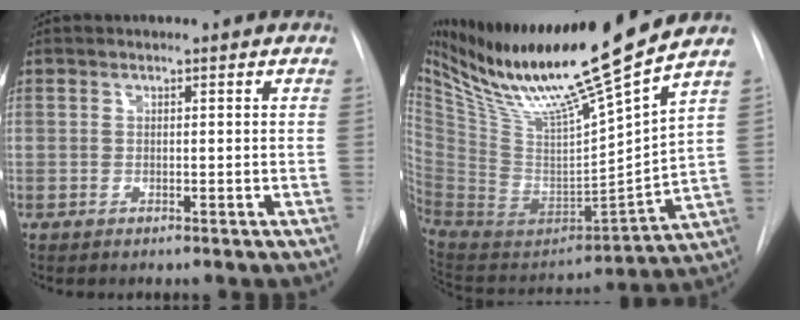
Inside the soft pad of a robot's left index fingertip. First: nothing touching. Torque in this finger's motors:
{"motor_torque": [1.07, -1.07, 0.09, 0.08]}